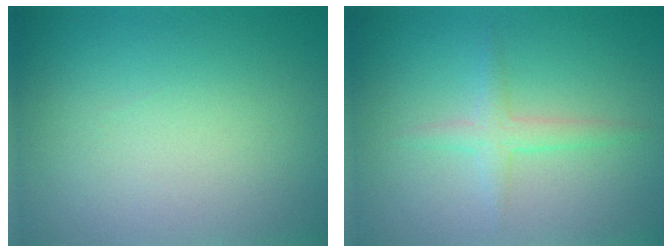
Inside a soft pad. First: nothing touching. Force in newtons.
{"total": 1.7, "press": 1.7, "slide": 0.0}